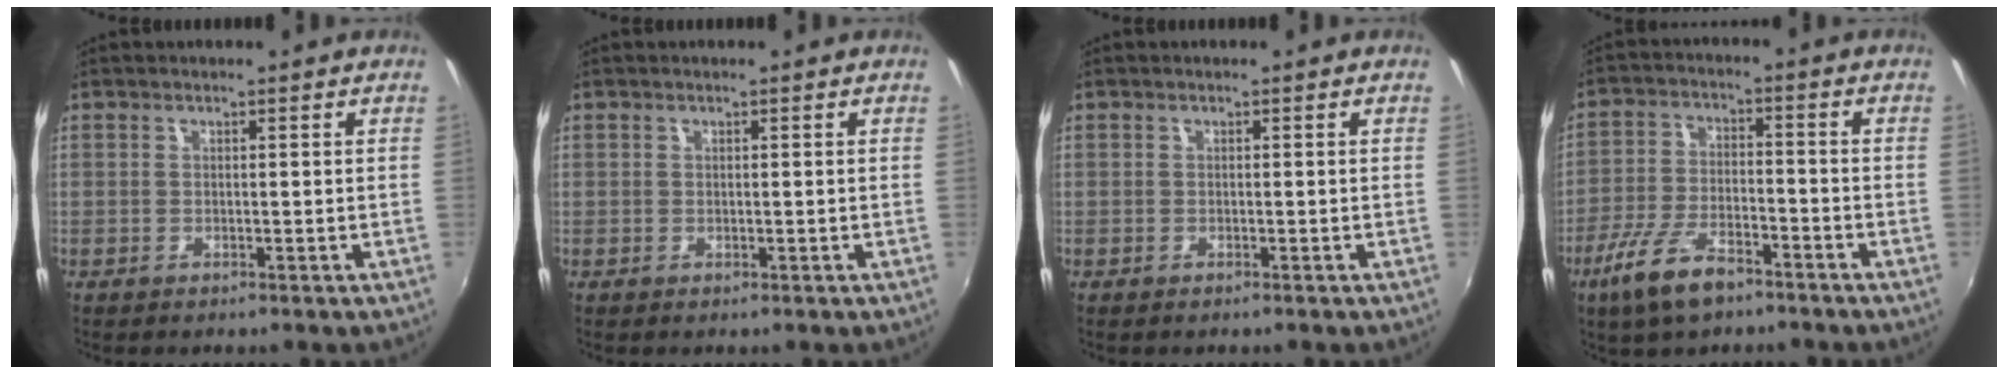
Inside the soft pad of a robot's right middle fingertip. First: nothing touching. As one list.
[{"total": 0.0}, {"total": 0.0}, {"total": 10.4, "force": [-6.9, 3.8, 6.8], "torque": [-0.153, -0.011, -0.129]}]